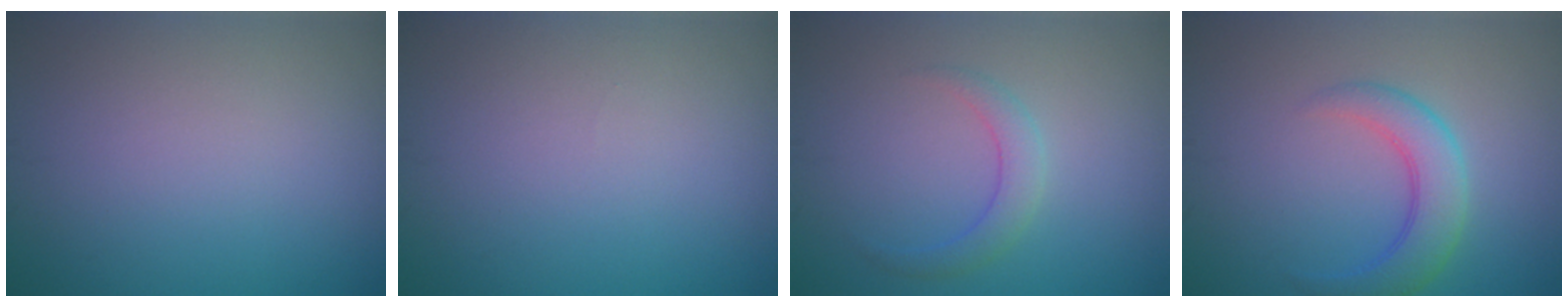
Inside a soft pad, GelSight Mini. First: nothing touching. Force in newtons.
{"total": 0.0}
{"total": 2.0, "press": 2.0, "slide": 0.1}
{"total": 3.9, "press": 3.9, "slide": 0.1}